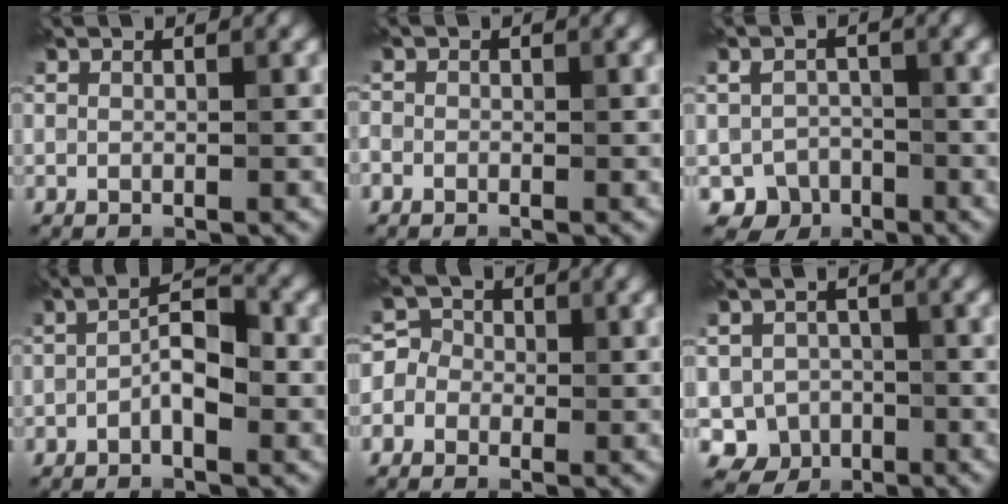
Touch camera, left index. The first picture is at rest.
{"total": 0.7, "force": [-0.3, 0.6, 0.2], "torque": [-0.003, -0.005, -0.010]}
{"total": 3.4, "force": [-1.9, 2.7, 0.6], "torque": [0.001, -0.005, -0.029]}
{"total": 3.5, "force": [-1.0, 1.3, 3.1], "torque": [-0.049, 0.012, -0.026]}
{"total": 3.5, "force": [-0.6, 3.3, 0.8], "torque": [0.004, 0.019, -0.039]}
{"total": 3.8, "force": [-1.3, 3.5, 0.8], "torque": [-0.001, -0.001, -0.024]}